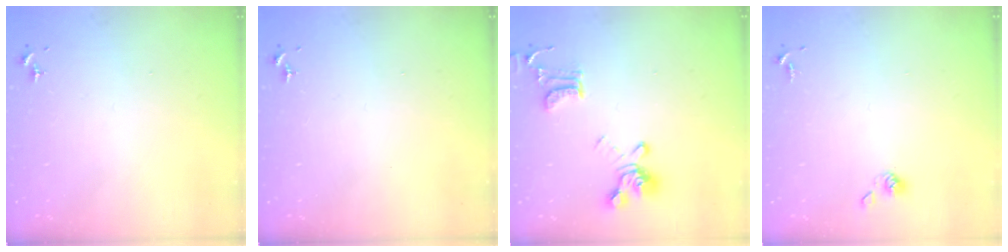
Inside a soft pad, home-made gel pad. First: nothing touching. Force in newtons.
{"total": 0.0}
{"total": 16.4, "press": 16.3, "slide": 1.5}
{"total": 4.2, "press": 4.0, "slide": 1.1}